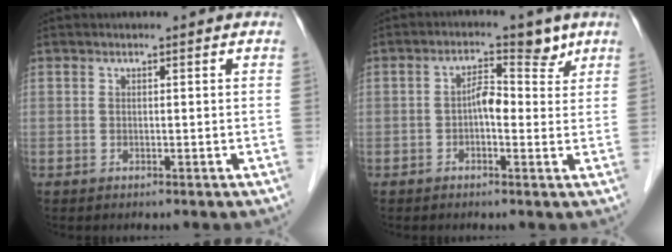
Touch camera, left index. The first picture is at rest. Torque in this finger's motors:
{"motor_torque": [0.10, 0.08, 0.05, 0.06]}